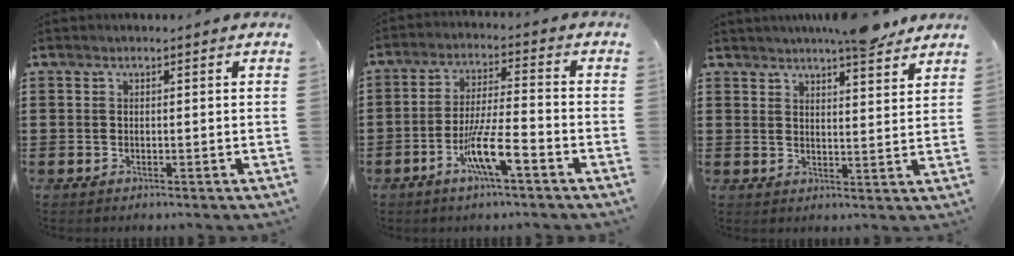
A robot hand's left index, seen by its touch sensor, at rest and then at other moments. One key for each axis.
{"total": 8.3, "fx": -4.3, "fy": 1.1, "fz": 7.1, "tx": -0.146, "ty": -0.006, "tz": -0.083}
{"total": 6.5, "fx": 5.7, "fy": 0.6, "fz": 3.0, "tx": -0.057, "ty": -0.014, "tz": 0.102}